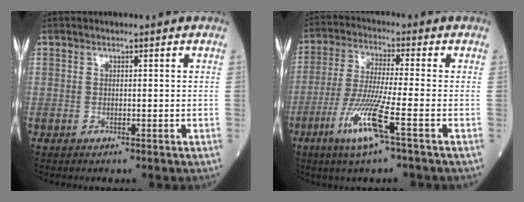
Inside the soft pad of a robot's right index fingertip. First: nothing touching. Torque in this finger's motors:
{"motor_torque": [0.21, -0.23, 0.19, 0.13]}